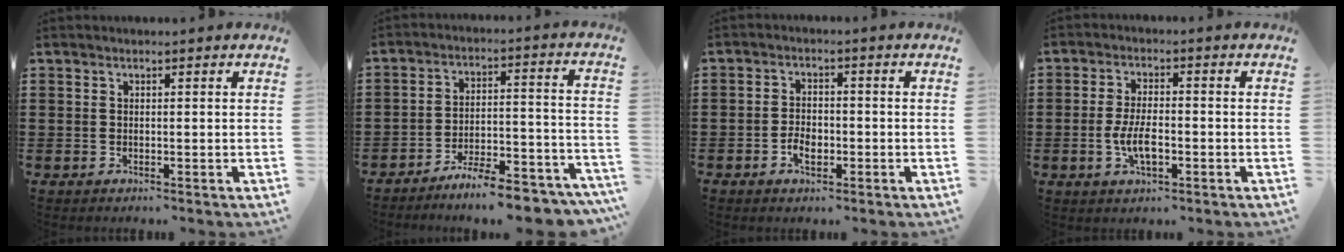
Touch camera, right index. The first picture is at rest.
{"total": 8.2, "force": [-7.5, 0.4, 3.1], "torque": [-0.037, 0.019, -0.140]}
{"total": 3.2, "force": [-1.3, 2.0, 2.1], "torque": [-0.031, 0.000, -0.024]}
{"total": 5.3, "force": [-1.3, 2.3, 4.6], "torque": [-0.106, -0.002, -0.030]}